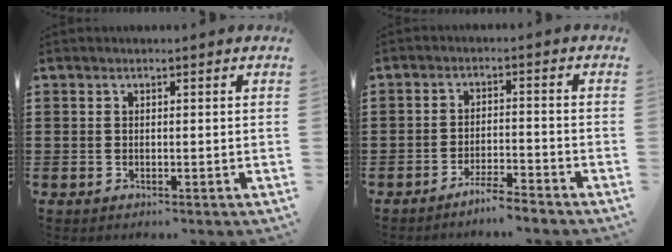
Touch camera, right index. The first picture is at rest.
{"total": 3.6, "force": [-3.4, -0.2, 0.9], "torque": [-0.017, 0.004, -0.068]}